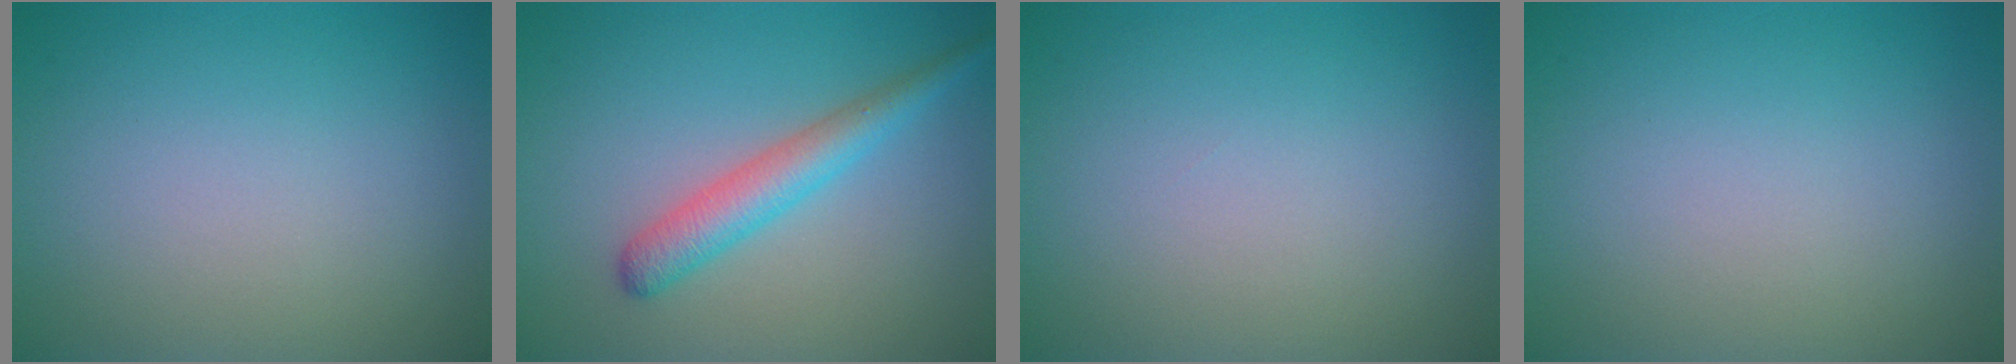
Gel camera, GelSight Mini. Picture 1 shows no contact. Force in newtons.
{"total": 3.4, "press": 3.4, "slide": 0.1}
{"total": 0.0}
{"total": 0.0}